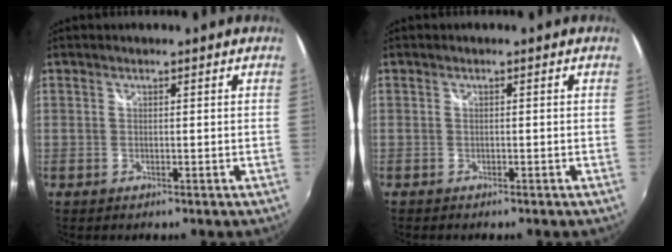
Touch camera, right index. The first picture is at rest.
{"total": 0.8, "force": [-0.7, 0.2, 0.3], "torque": [-0.008, -0.003, -0.013]}